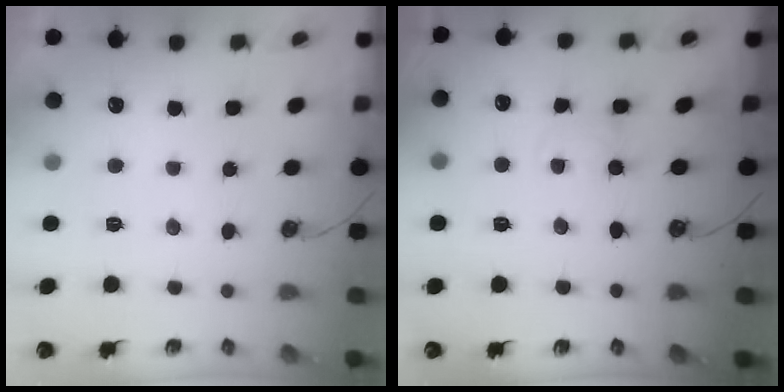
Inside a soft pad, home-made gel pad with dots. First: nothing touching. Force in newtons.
{"total": 1.1, "press": 1.0, "slide": 0.1}